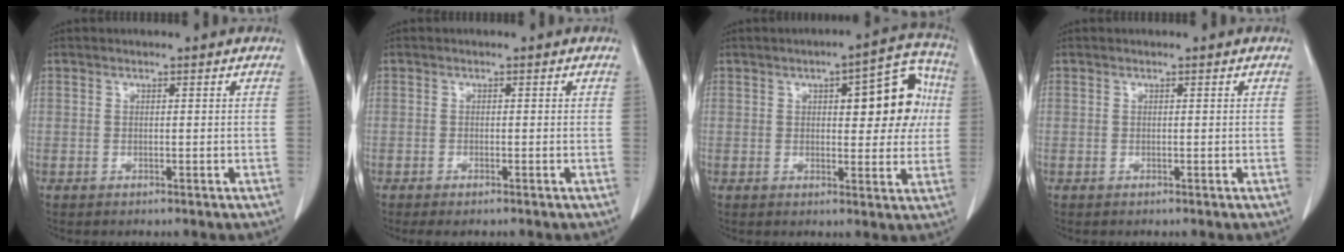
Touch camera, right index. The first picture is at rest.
{"total": 1.4, "force": [-1.1, 0.2, 0.9], "torque": [-0.011, -0.004, -0.015]}
{"total": 11.5, "force": [2.4, 4.0, 10.6], "torque": [-0.119, 0.033, 0.028]}
{"total": 0.0}